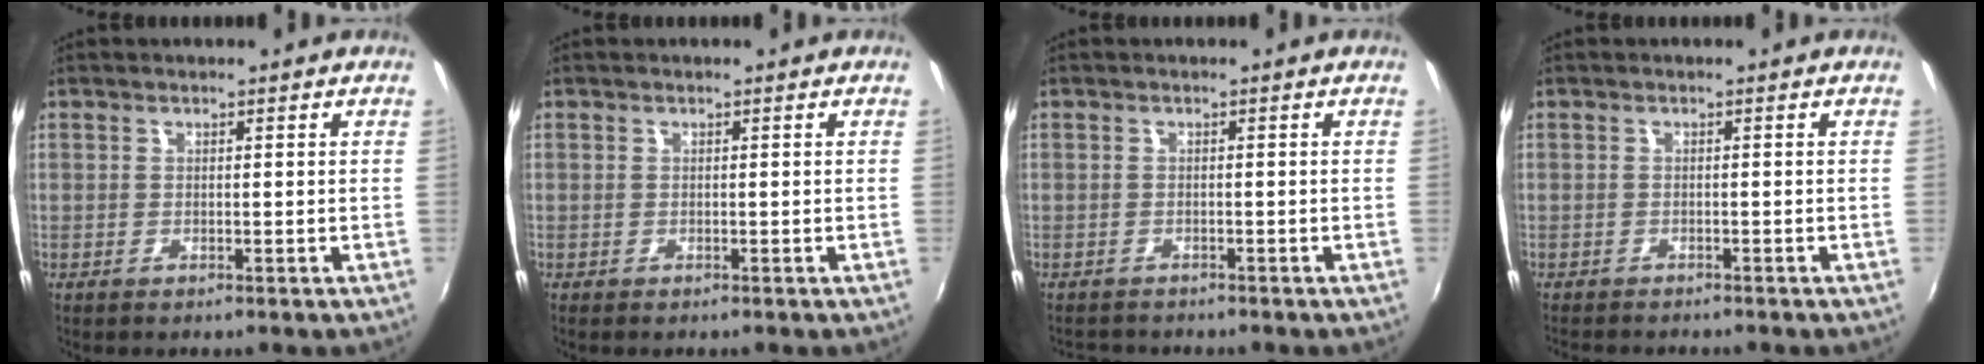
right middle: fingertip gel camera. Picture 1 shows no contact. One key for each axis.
{"total": 0.0}
{"total": 3.1, "fx": -2.9, "fy": 0.9, "fz": 0.5, "tx": -0.018, "ty": -0.012, "tz": -0.048}
{"total": 3.5, "fx": -3.2, "fy": 0.7, "fz": 1.0, "tx": -0.029, "ty": -0.018, "tz": -0.054}